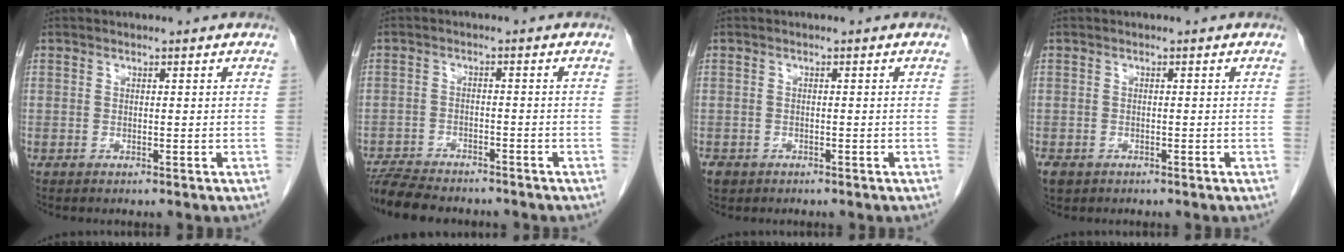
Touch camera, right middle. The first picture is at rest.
{"total": 9.4, "force": [-8.5, 2.2, 3.4], "torque": [-0.057, -0.011, -0.133]}
{"total": 1.9, "force": [-1.3, 1.3, 0.6], "torque": [-0.015, 0.000, -0.018]}
{"total": 2.1, "force": [-1.3, 1.4, 0.8], "torque": [-0.021, -0.002, -0.018]}